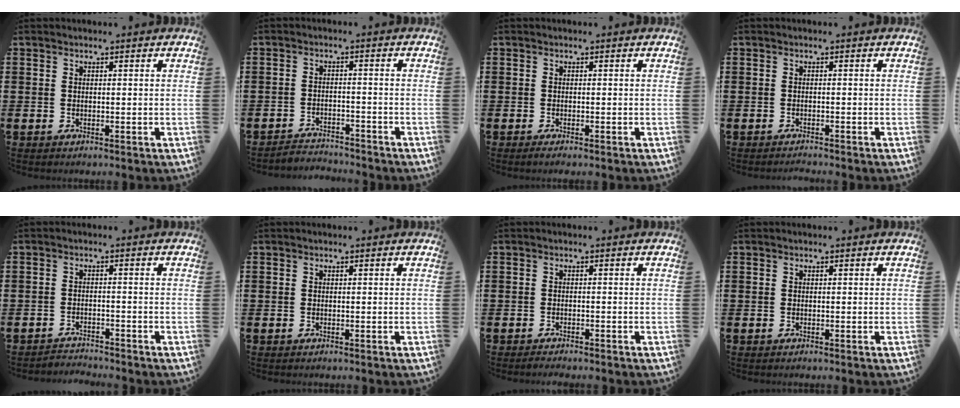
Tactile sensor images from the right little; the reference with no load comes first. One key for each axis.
{"total": 2.5, "fx": -2.4, "fy": 0.2, "fz": -0.3, "tx": -0.003, "ty": 0.003, "tz": -0.055}
{"total": 0.6, "fx": -0.4, "fy": 0.1, "fz": 0.5, "tx": -0.008, "ty": -0.003, "tz": -0.007}
{"total": 0.6, "fx": -0.6, "fy": -0.1, "fz": 0.0, "tx": -0.001, "ty": -0.002, "tz": -0.012}
{"total": 2.0, "fx": -2.0, "fy": 0.0, "fz": -0.3, "tx": -0.001, "ty": 0.004, "tz": -0.045}
{"total": 0.0}
{"total": 0.9, "fx": -0.9, "fy": 0.0, "fz": 0.1, "tx": -0.004, "ty": -0.002, "tz": -0.019}
{"total": 0.0}